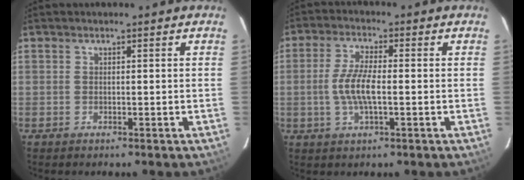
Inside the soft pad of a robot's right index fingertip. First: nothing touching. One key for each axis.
{"total": 6.8, "fx": -0.9, "fy": 2.0, "fz": 6.5, "tx": -0.131, "ty": 0.002, "tz": -0.018}